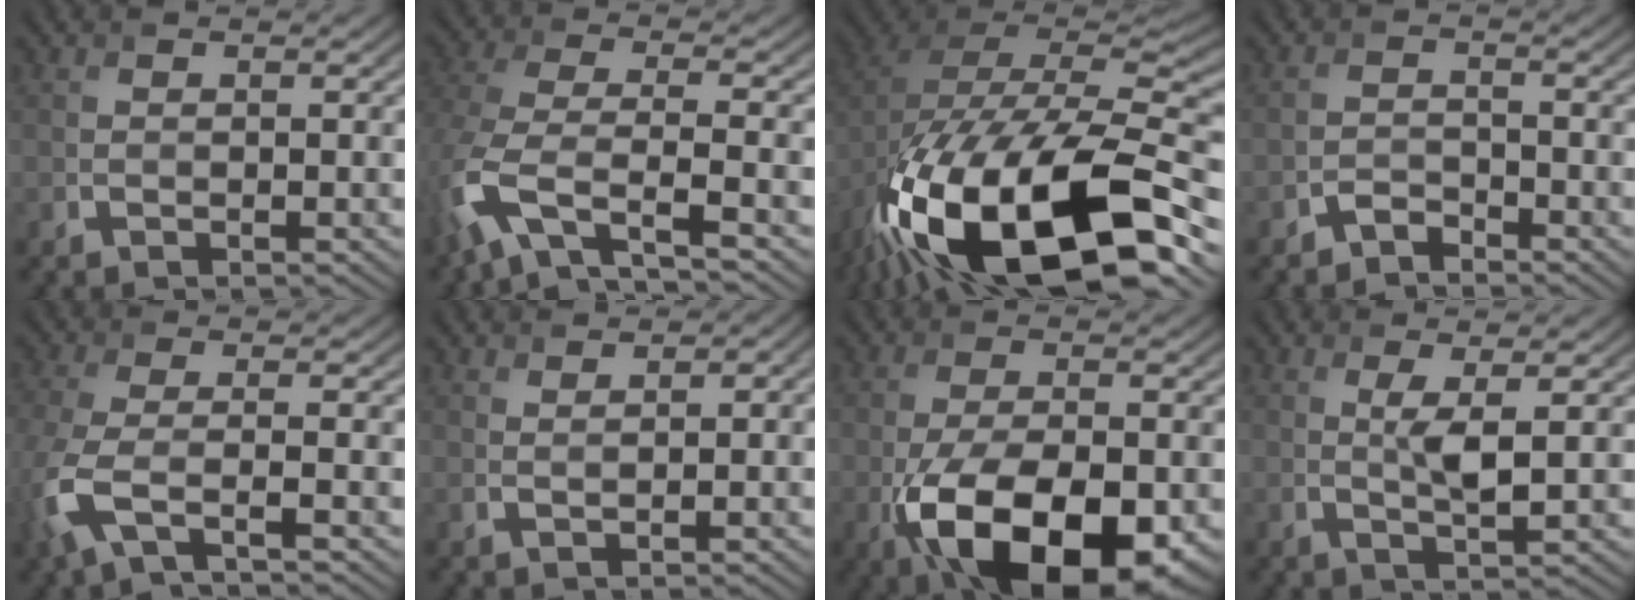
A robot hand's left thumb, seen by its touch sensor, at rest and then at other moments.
{"total": 9.9, "force": [-5.0, 4.0, 7.6], "torque": [-0.192, -0.023, -0.104]}
{"total": 20.1, "force": [-9.9, 10.0, 14.4], "torque": [-0.291, -0.039, -0.151]}
{"total": 1.9, "force": [-1.8, 0.4, -0.1], "torque": [0.000, 0.003, -0.038]}
{"total": 6.1, "force": [-3.4, 1.8, 4.7], "torque": [-0.121, -0.016, -0.083]}
{"total": 2.3, "force": [1.0, 0.7, 1.9], "torque": [-0.017, -0.001, 0.002]}
{"total": 14.7, "force": [-6.0, 7.2, 11.3], "torque": [-0.211, -0.034, -0.093]}
{"total": 2.6, "force": [0.6, 0.2, 2.5], "torque": [-0.059, -0.001, 0.015]}